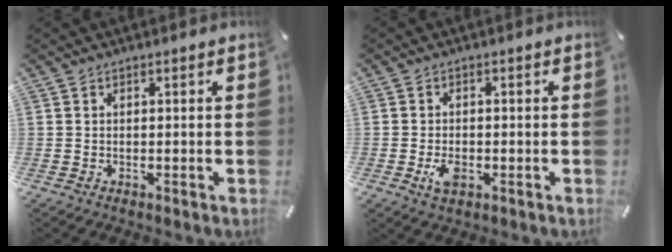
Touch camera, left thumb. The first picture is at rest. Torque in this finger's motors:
{"motor_torque": [-0.01, 0.04, 0.17, 0.20, 0.00]}